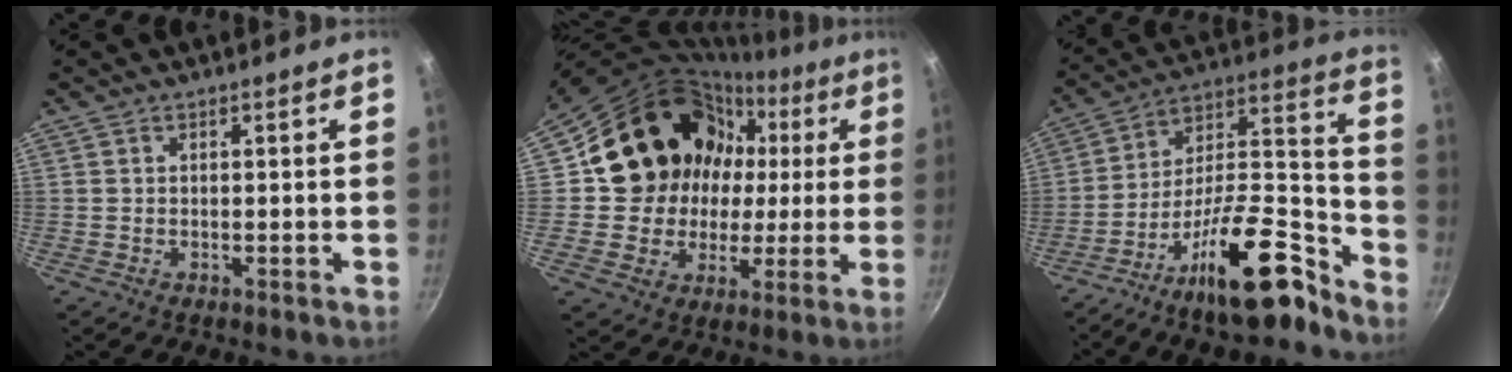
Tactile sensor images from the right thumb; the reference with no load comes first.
{"total": 19.3, "force": [3.1, 17.5, 7.4], "torque": [-0.101, 0.025, 0.057]}
{"total": 20.3, "force": [-14.2, 6.0, 13.2], "torque": [-0.167, 0.119, -0.246]}